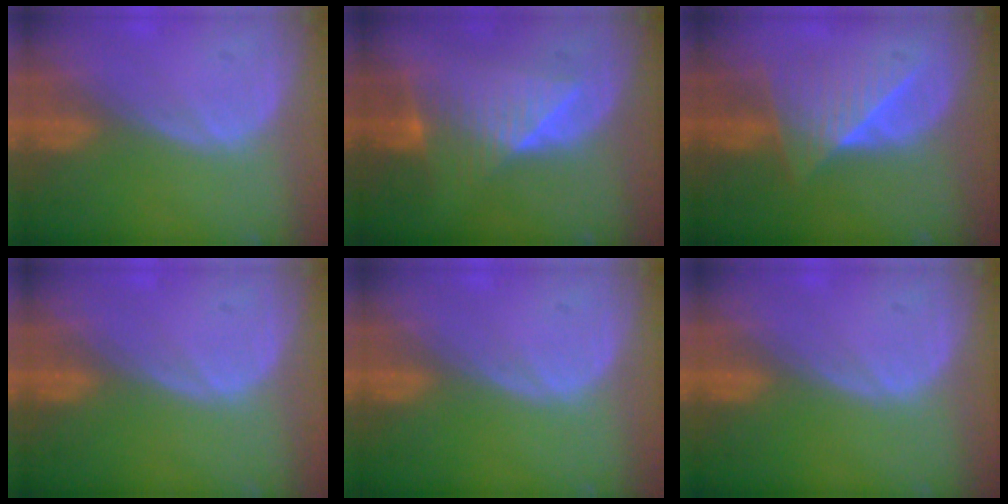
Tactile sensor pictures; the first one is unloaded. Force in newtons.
{"total": 7.5, "press": 7.3, "slide": 2.0}
{"total": 6.5, "press": 6.4, "slide": 1.0}
{"total": 0.0}
{"total": 0.0}
{"total": 0.0}